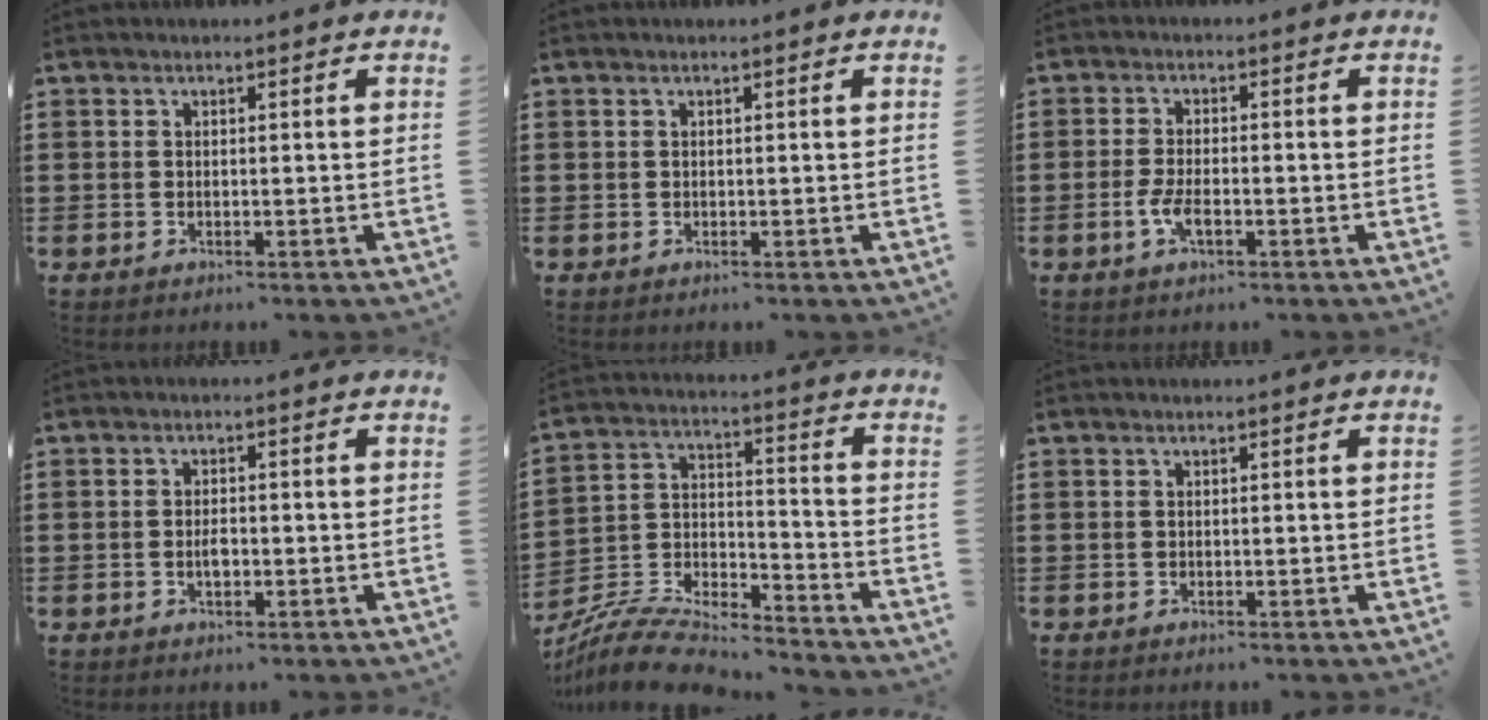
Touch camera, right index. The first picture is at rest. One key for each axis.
{"total": 0.0}
{"total": 3.6, "fx": -1.4, "fy": 1.2, "fz": 3.0, "tx": -0.071, "ty": -0.003, "tz": -0.030}
{"total": 2.2, "fx": -0.5, "fy": 0.9, "fz": 1.9, "tx": -0.034, "ty": 0.003, "tz": -0.008}
{"total": 8.2, "fx": -7.8, "fy": 1.3, "fz": 2.1, "tx": -0.053, "ty": 0.001, "tz": -0.158}
{"total": 0.0}